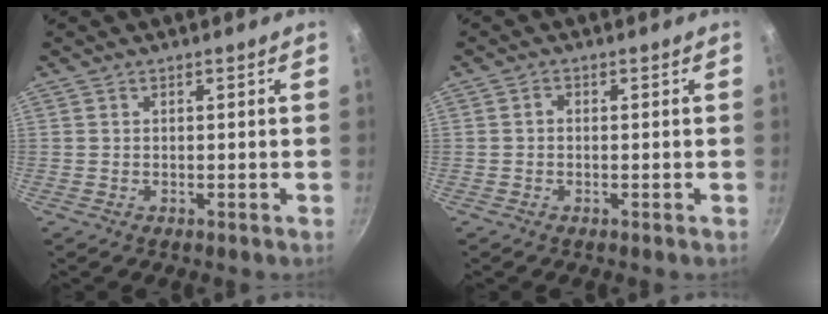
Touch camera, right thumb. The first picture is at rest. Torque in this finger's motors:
{"motor_torque": [-0.33, 0.07, -0.04, -0.15, 0.07]}